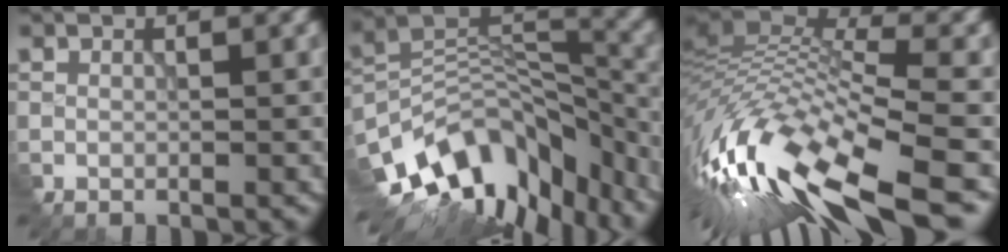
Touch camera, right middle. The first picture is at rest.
{"total": 13.1, "force": [-8.8, 6.8, 6.9], "torque": [-0.133, 0.007, -0.148]}
{"total": 14.7, "force": [-4.9, 5.1, 12.9], "torque": [-0.274, 0.009, -0.080]}